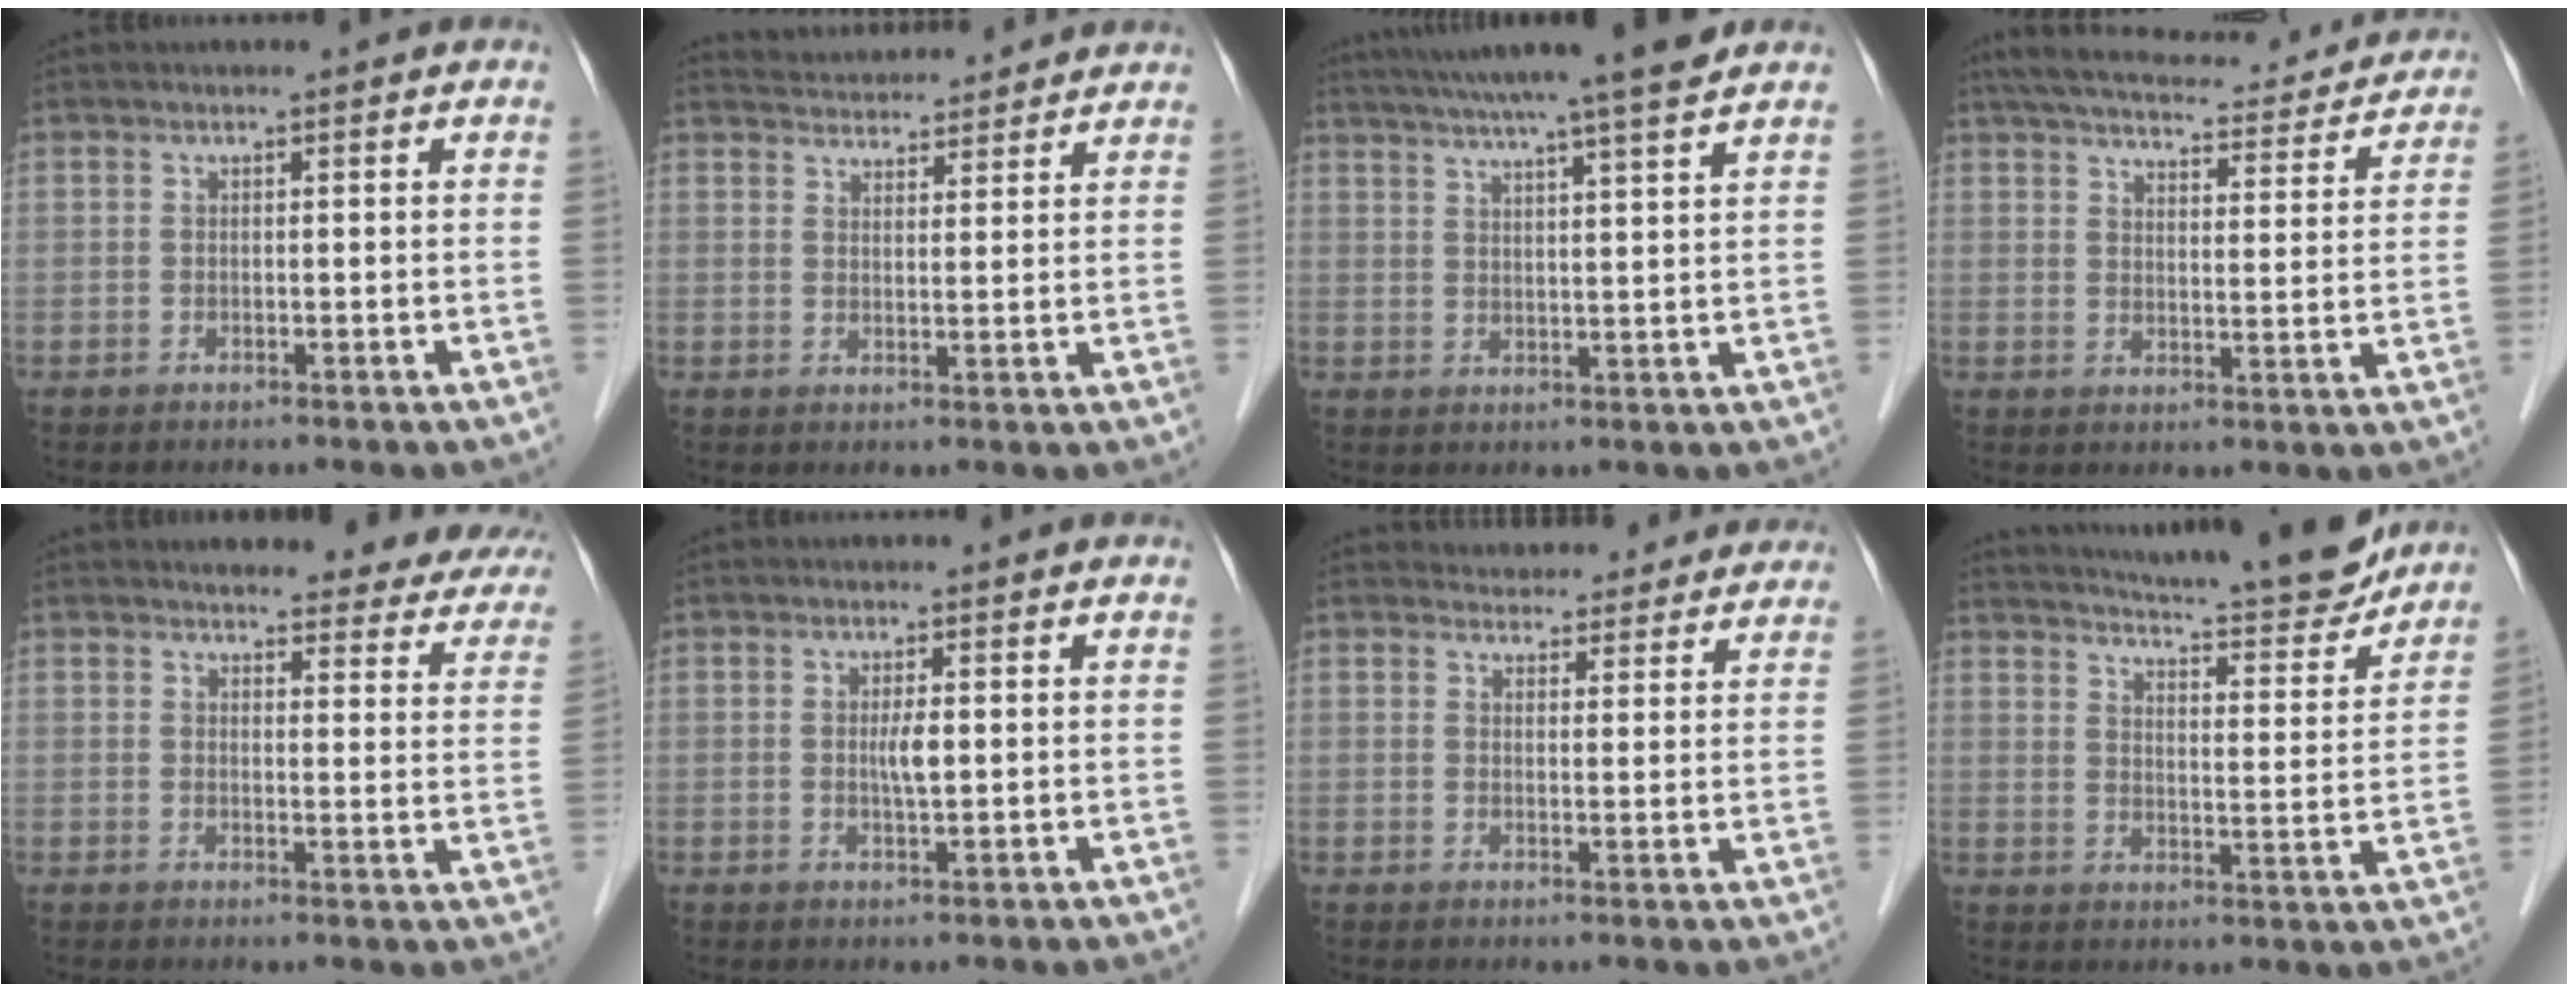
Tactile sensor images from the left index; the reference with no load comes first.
{"total": 8.9, "force": [8.7, 1.6, 1.5], "torque": [-0.024, 0.024, 0.119]}
{"total": 14.3, "force": [12.2, -1.0, 7.3], "torque": [-0.127, 0.011, 0.167]}
{"total": 22.8, "force": [20.5, 4.8, 8.8], "torque": [-0.140, 0.013, 0.261]}
{"total": 18.9, "force": [17.5, 4.7, 5.3], "torque": [-0.034, -0.044, 0.178]}
{"total": 2.1, "force": [0.2, 0.3, 2.1], "torque": [-0.040, -0.002, 0.004]}
{"total": 11.9, "force": [11.2, 3.6, 1.8], "torque": [0.003, 0.011, 0.124]}
{"total": 18.8, "force": [17.2, 2.3, 7.0], "torque": [-0.107, -0.026, 0.226]}